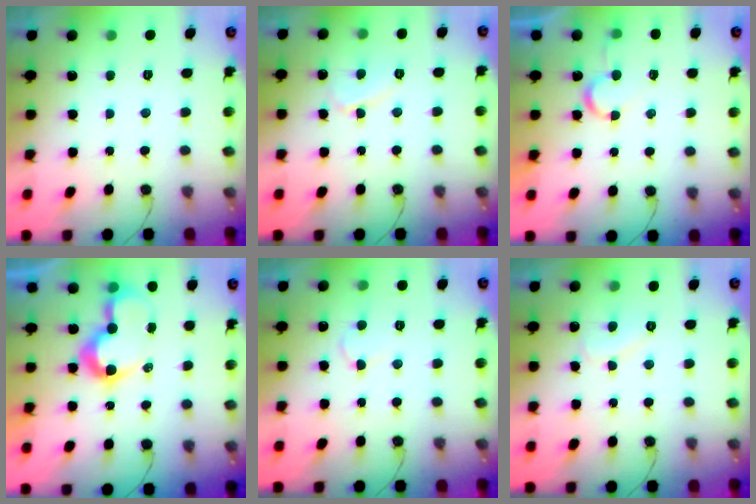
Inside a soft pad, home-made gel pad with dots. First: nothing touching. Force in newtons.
{"total": 5.6, "press": 5.5, "slide": 0.8}
{"total": 6.1, "press": 6.1, "slide": 0.5}
{"total": 10.4, "press": 10.4, "slide": 0.5}
{"total": 5.4, "press": 5.4, "slide": 0.4}
{"total": 6.9, "press": 6.9, "slide": 0.2}